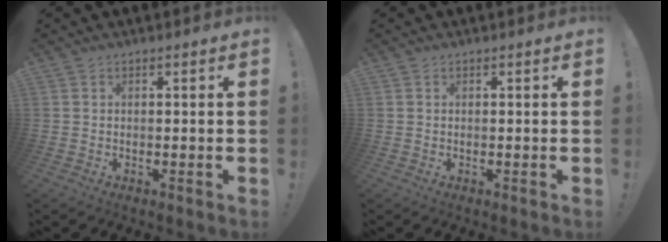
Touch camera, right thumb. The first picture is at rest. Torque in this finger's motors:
{"motor_torque": [-0.37, -0.29, -0.39, 0.32, 0.00]}